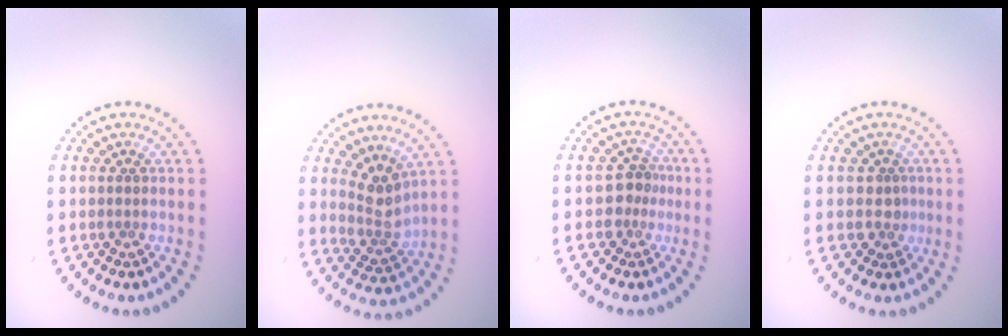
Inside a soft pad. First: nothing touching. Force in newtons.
{"total": 2.9, "press": 2.3, "slide": 1.8}
{"total": 2.2, "press": 1.7, "slide": 1.4}
{"total": 1.6, "press": 1.2, "slide": 1.0}